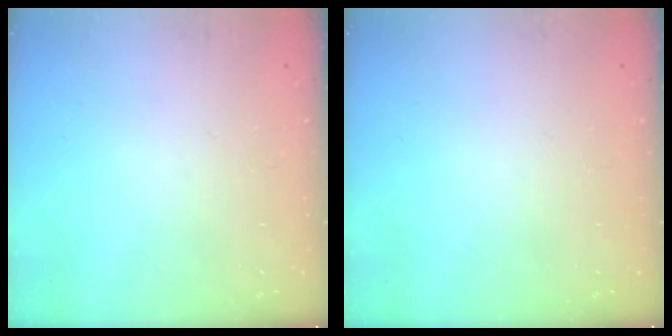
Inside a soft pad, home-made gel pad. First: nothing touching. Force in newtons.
{"total": 0.0}